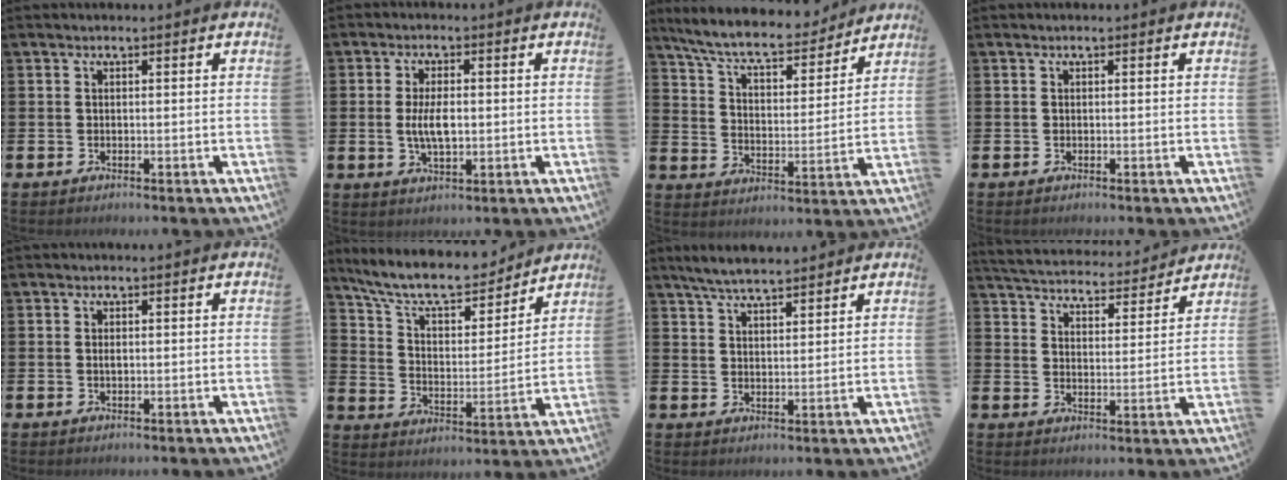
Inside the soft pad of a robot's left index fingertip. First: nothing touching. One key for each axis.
{"total": 4.8, "fx": 0.1, "fy": 2.2, "fz": 4.3, "tx": -0.078, "ty": -0.002, "tz": -0.004}
{"total": 8.5, "fx": 7.8, "fy": 1.5, "fz": 3.0, "tx": -0.086, "ty": -0.056, "tz": 0.134}
{"total": 0.0}
{"total": 0.6, "fx": 0.2, "fy": 0.2, "fz": 0.5, "tx": -0.008, "ty": -0.002, "tz": 0.003}
{"total": 10.4, "fx": 9.4, "fy": 2.7, "fz": 3.5, "tx": -0.097, "ty": -0.064, "tz": 0.162}
{"total": 5.1, "fx": 4.9, "fy": 0.7, "fz": 1.4, "tx": -0.037, "ty": -0.016, "tz": 0.089}
{"total": 5.2, "fx": 5.1, "fy": 0.8, "fz": 0.5, "tx": -0.027, "ty": -0.042, "tz": 0.086}